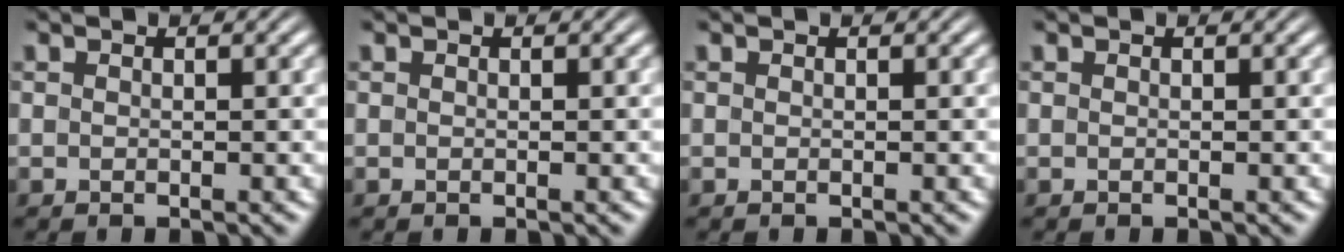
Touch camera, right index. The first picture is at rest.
{"total": 0.0}
{"total": 0.0}
{"total": 0.0}